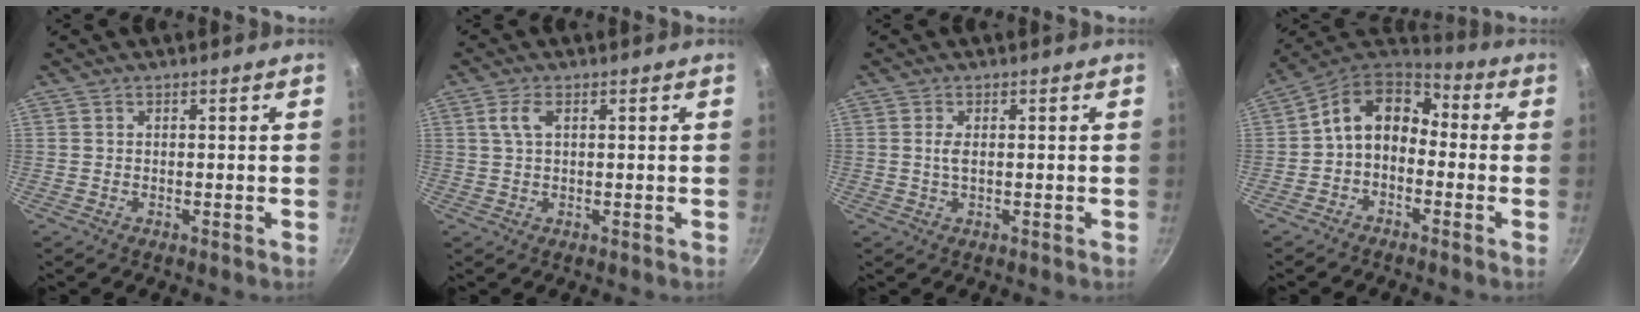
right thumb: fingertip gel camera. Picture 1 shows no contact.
{"total": 3.1, "force": [1.1, 1.3, 2.6], "torque": [-0.064, 0.008, 0.024]}
{"total": 1.8, "force": [0.2, 0.7, 1.6], "torque": [-0.040, 0.000, 0.007]}
{"total": 11.4, "force": [-1.2, 8.3, 7.7], "torque": [-0.099, 0.053, -0.039]}